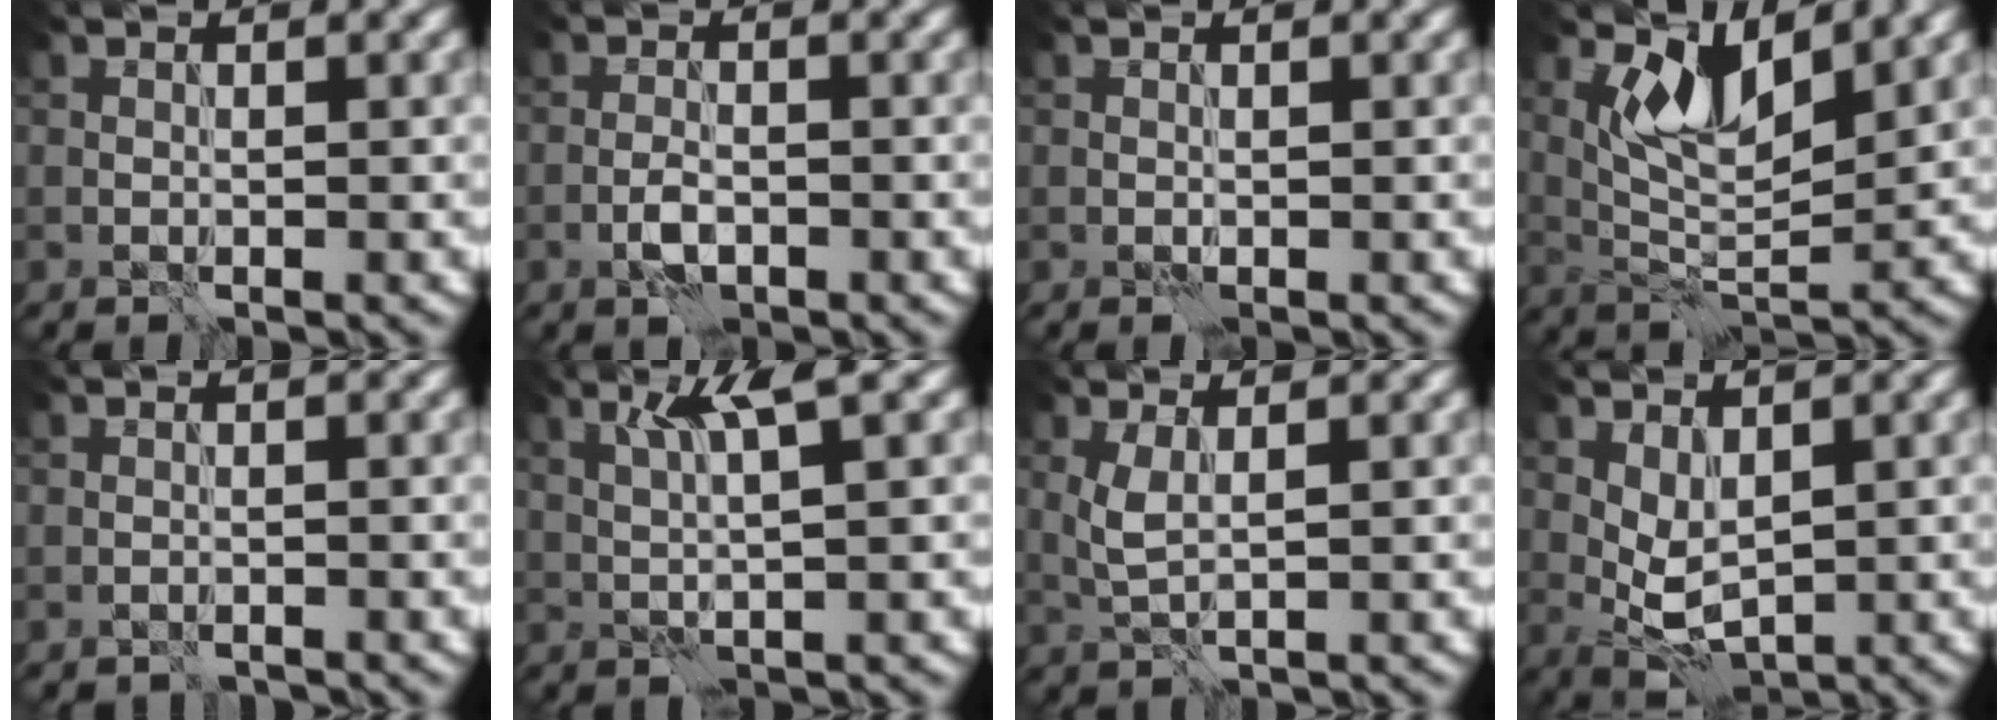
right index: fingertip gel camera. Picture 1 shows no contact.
{"total": 1.9, "force": [-0.9, 0.8, 1.5], "torque": [-0.027, 0.003, -0.021]}
{"total": 0.0}
{"total": 5.2, "force": [2.6, 2.0, 4.0], "torque": [-0.085, -0.007, 0.050]}
{"total": 1.0, "force": [-0.9, 0.3, 0.3], "torque": [-0.006, 0.001, -0.018]}
{"total": 3.6, "force": [1.6, 0.2, 3.2], "torque": [-0.059, 0.003, 0.032]}
{"total": 2.2, "force": [0.6, 0.6, 2.0], "torque": [-0.049, 0.001, 0.015]}
{"total": 2.9, "force": [0.9, 1.4, 2.4], "torque": [-0.053, -0.003, 0.020]}